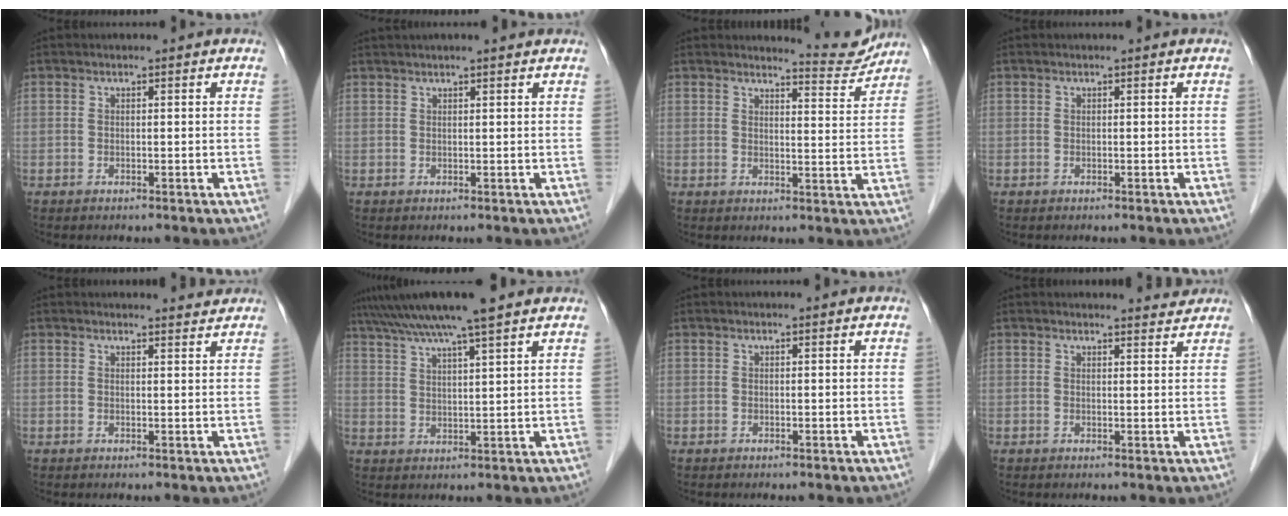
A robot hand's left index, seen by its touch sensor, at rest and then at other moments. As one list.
[{"total": 5.0, "force": [4.4, -0.2, 2.5], "torque": [-0.035, 0.031, 0.061]}, {"total": 4.8, "force": [4.8, 0.0, -0.4], "torque": [-0.004, -0.031, 0.055]}, {"total": 0.0}, {"total": 2.1, "force": [2.1, 0.0, -0.2], "torque": [-0.006, -0.006, 0.022]}, {"total": 10.7, "force": [8.8, -0.8, 6.0], "torque": [-0.109, 0.025, 0.137]}, {"total": 0.0}, {"total": 2.2, "force": [2.1, 0.0, -0.3], "torque": [-0.005, -0.009, 0.022]}]